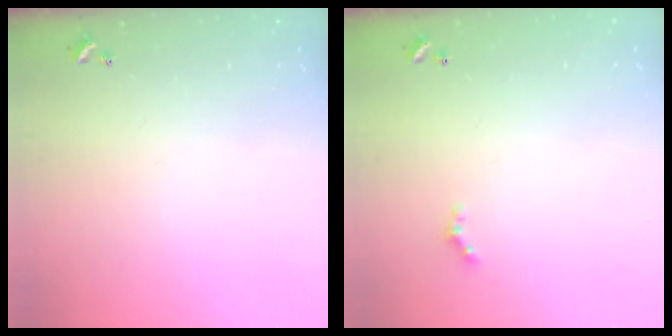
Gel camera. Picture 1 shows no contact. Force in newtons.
{"total": 1.3, "press": 1.2, "slide": 0.4}